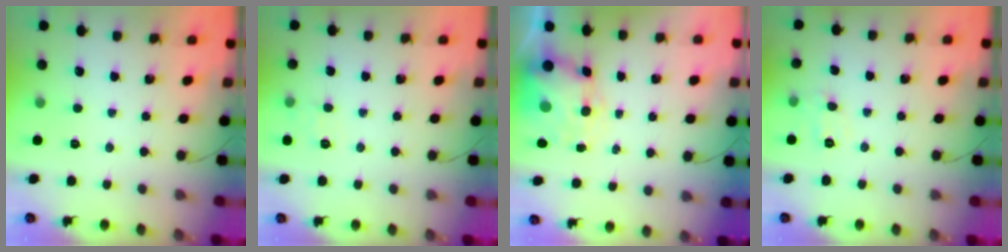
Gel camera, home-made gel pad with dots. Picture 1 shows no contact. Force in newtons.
{"total": 5.6, "press": 5.4, "slide": 1.4}
{"total": 8.0, "press": 7.9, "slide": 1.5}
{"total": 6.7, "press": 6.6, "slide": 1.5}